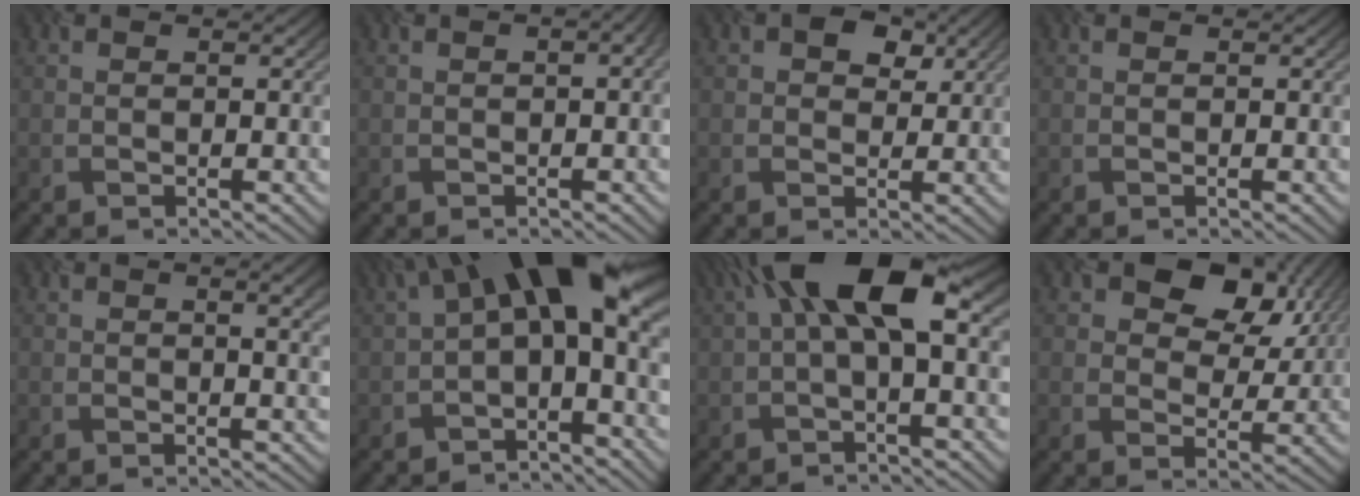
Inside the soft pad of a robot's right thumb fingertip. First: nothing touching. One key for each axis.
{"total": 3.4, "fx": 0.4, "fy": 1.6, "fz": 3.0, "tx": -0.029, "ty": 0.016, "tz": -0.006}
{"total": 2.5, "fx": 1.1, "fy": 1.8, "fz": 1.2, "tx": -0.021, "ty": 0.004, "tz": 0.022}
{"total": 0.0}
{"total": 4.3, "fx": 1.2, "fy": 1.4, "fz": 3.8, "tx": -0.041, "ty": 0.015, "tz": 0.006}
{"total": 13.4, "fx": 2.3, "fy": 5.4, "fz": 12.1, "tx": -0.193, "ty": 0.017, "tz": 0.032}
{"total": 11.4, "fx": 3.1, "fy": 3.9, "fz": 10.3, "tx": -0.192, "ty": 0.020, "tz": 0.057}
{"total": 10.0, "fx": 5.0, "fy": 6.3, "fz": 5.9, "tx": -0.092, "ty": 0.003, "tz": 0.085}